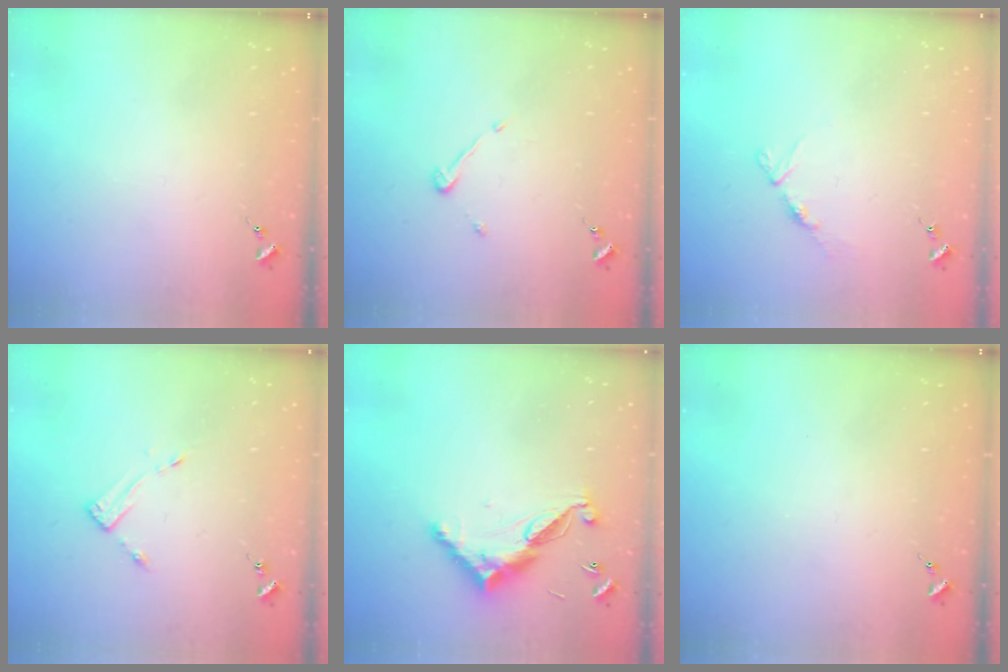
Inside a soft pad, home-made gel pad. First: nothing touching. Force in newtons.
{"total": 3.6, "press": 3.6, "slide": 0.2}
{"total": 5.5, "press": 5.4, "slide": 0.6}
{"total": 3.1, "press": 3.1, "slide": 0.3}
{"total": 12.2, "press": 12.1, "slide": 0.3}
{"total": 0.0}